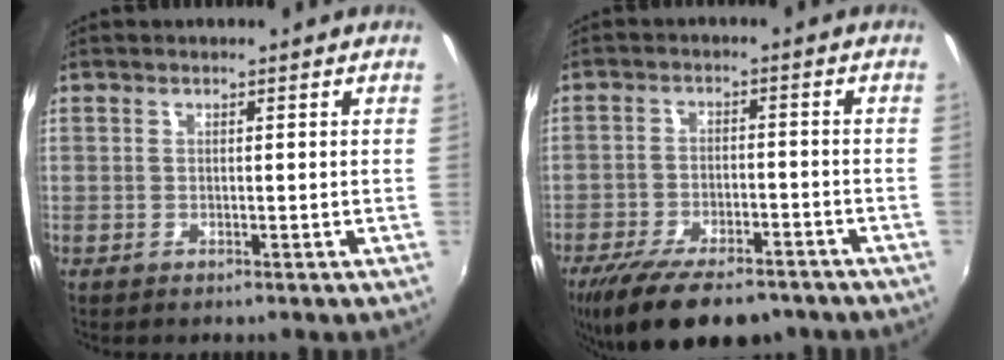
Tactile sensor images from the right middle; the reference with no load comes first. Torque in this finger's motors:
{"motor_torque": [1.12, -1.02, 0.78, 0.21]}